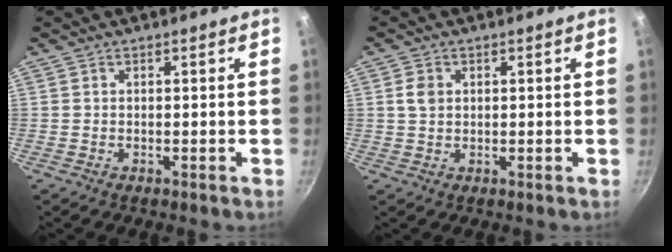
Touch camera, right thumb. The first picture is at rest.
{"total": 2.7, "force": [0.6, 2.1, 1.6], "torque": [-0.027, 0.001, 0.011]}